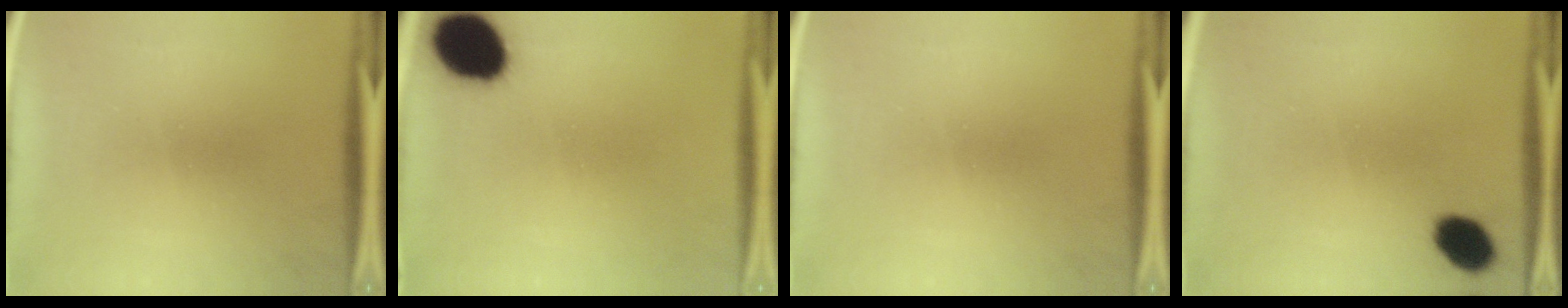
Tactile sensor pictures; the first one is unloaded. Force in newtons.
{"total": 13.6}
{"total": 0.0}
{"total": 6.2}